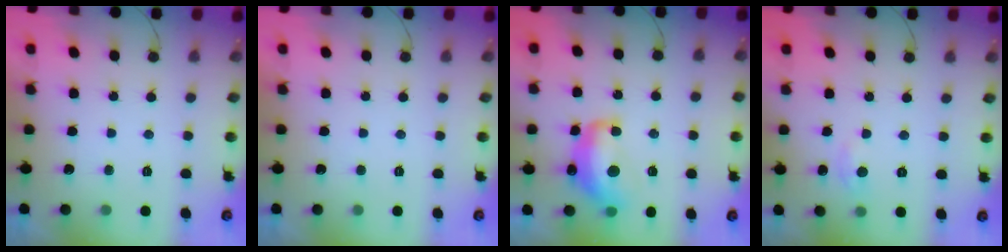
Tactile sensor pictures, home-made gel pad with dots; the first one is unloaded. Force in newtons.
{"total": 0.0}
{"total": 12.8, "press": 12.8, "slide": 0.9}
{"total": 2.3, "press": 2.3, "slide": 0.3}